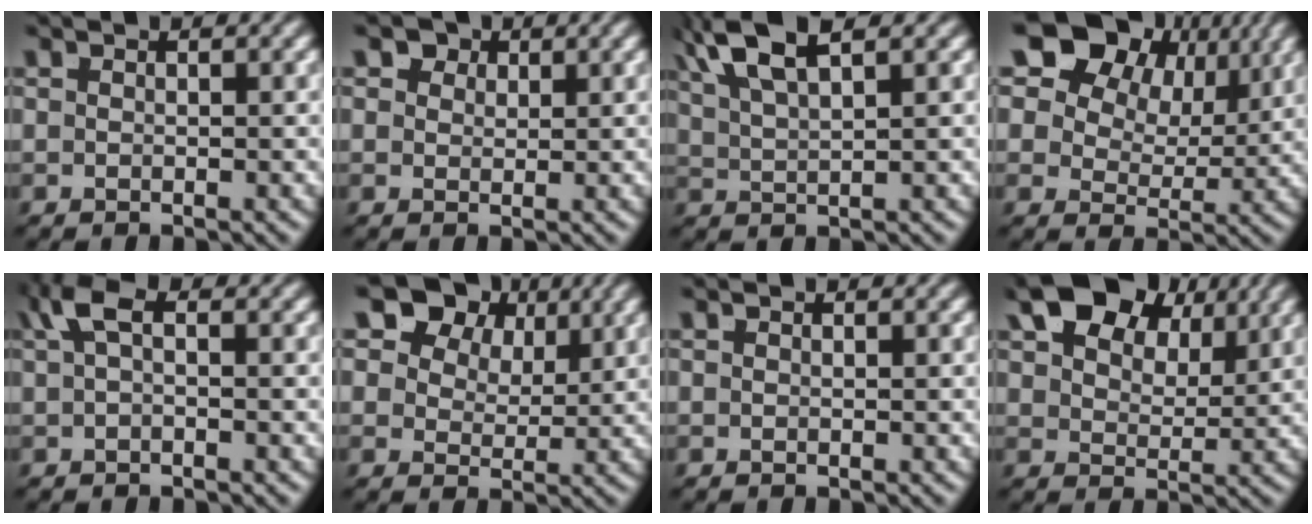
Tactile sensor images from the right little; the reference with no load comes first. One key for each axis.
{"total": 3.7, "fx": 1.9, "fy": 2.7, "fz": 1.6, "tx": -0.029, "ty": -0.004, "tz": 0.034}
{"total": 4.6, "fx": 3.3, "fy": 0.8, "fz": 3.2, "tx": -0.064, "ty": 0.004, "tz": 0.065}
{"total": 12.9, "fx": 4.6, "fy": 9.6, "fz": 7.3, "tx": -0.151, "ty": -0.002, "tz": 0.068}
{"total": 2.2, "fx": 0.9, "fy": 0.4, "fz": 2.0, "tx": -0.048, "ty": 0.005, "tz": 0.022}
{"total": 11.0, "fx": 4.7, "fy": 8.1, "fz": 5.9, "tx": -0.104, "ty": 0.006, "tz": 0.065}
{"total": 0.0}
{"total": 9.2, "fx": 5.4, "fy": 5.6, "fz": 4.8, "tx": -0.076, "ty": 0.009, "tz": 0.081}